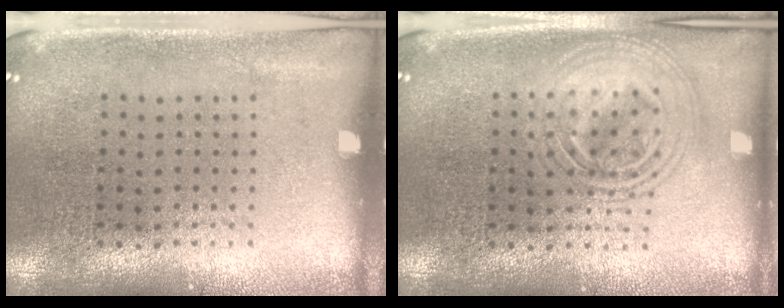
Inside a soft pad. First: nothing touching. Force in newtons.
{"total": 2.8, "press": 2.8, "slide": 0.4}